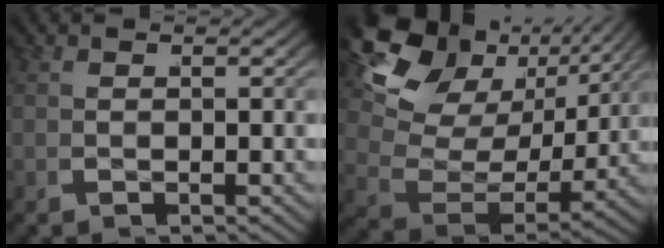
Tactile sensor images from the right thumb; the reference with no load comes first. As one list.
[{"total": 10.6, "force": [3.7, 6.6, 7.5], "torque": [-0.148, -0.007, 0.052]}]